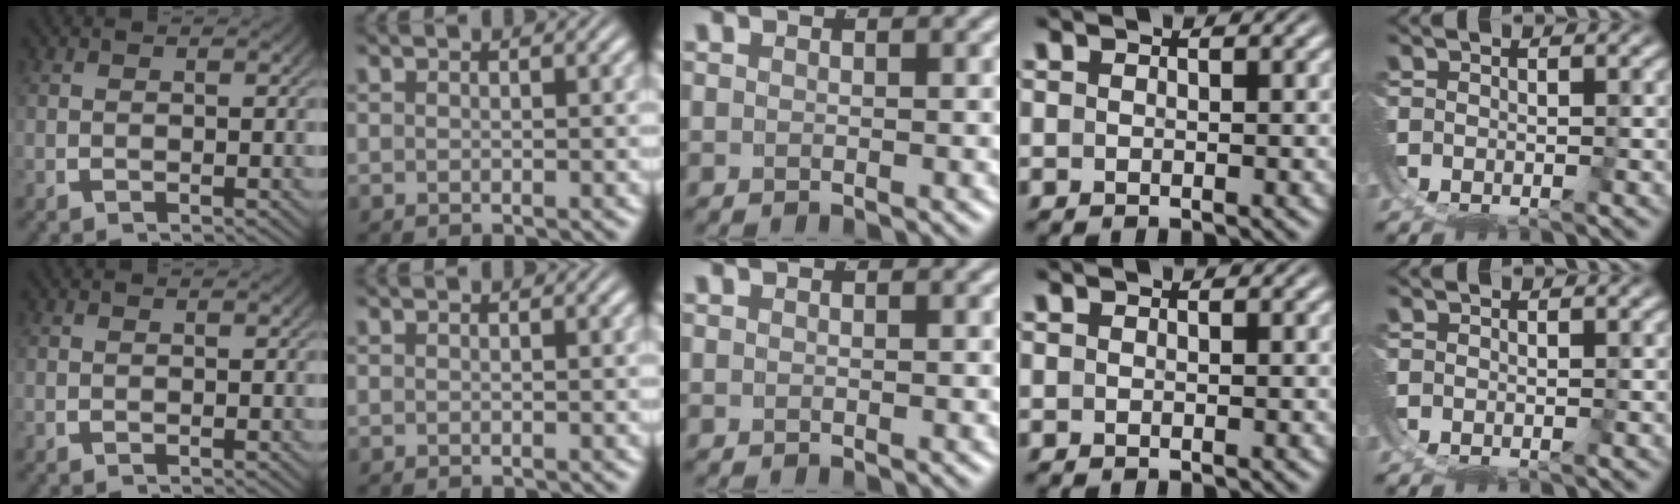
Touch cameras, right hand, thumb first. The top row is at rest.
{}